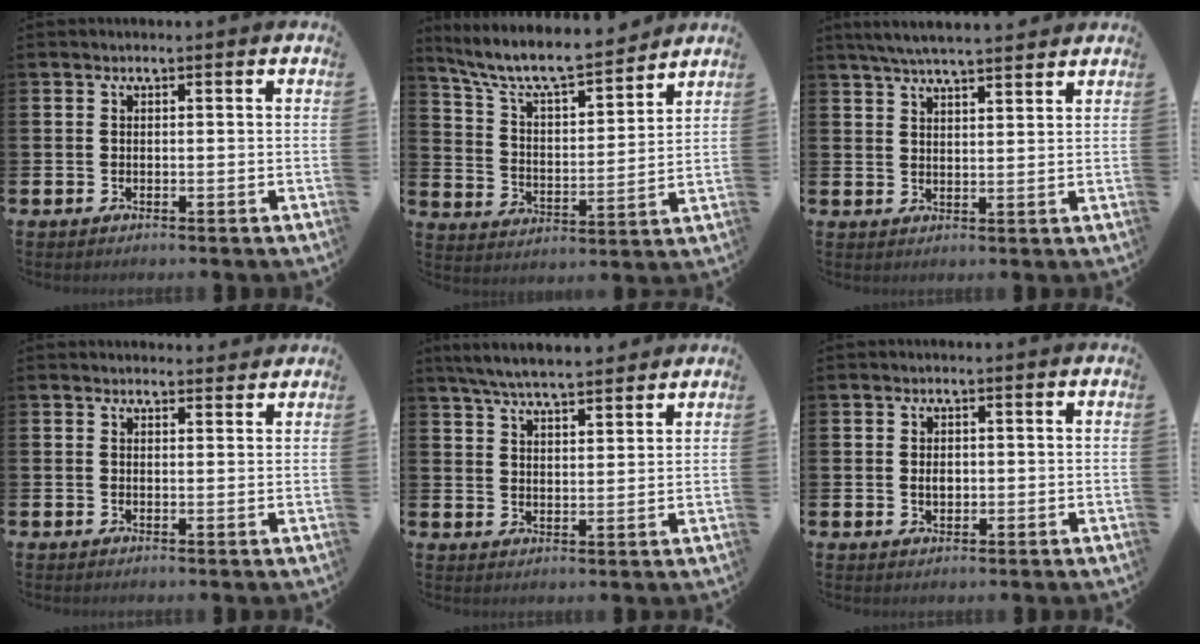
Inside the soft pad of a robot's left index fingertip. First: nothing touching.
{"total": 8.9, "force": [8.2, 1.5, 3.1], "torque": [-0.102, -0.055, 0.141]}
{"total": 5.0, "force": [4.8, 0.3, 1.5], "torque": [-0.043, -0.014, 0.087]}
{"total": 1.6, "force": [1.5, 0.3, -0.1], "torque": [0.005, -0.005, 0.027]}
{"total": 6.3, "force": [6.0, 0.7, 1.7], "torque": [-0.048, -0.024, 0.110]}
{"total": 1.6, "force": [0.1, 1.1, 1.2], "torque": [-0.009, 0.001, -0.003]}